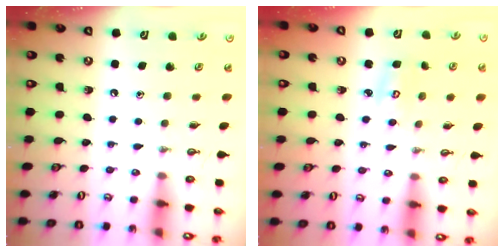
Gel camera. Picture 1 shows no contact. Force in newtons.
{"total": 3.5, "press": 3.5, "slide": 0.3}